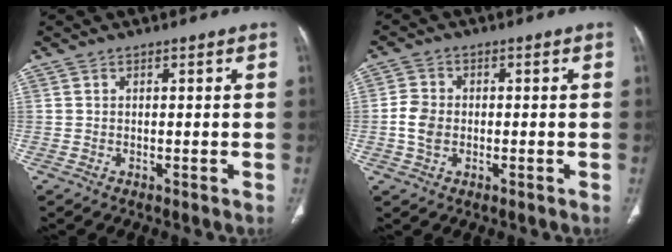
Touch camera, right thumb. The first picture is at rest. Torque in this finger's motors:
{"motor_torque": [0.73, 0.95, 0.69, -0.46, 0.14]}